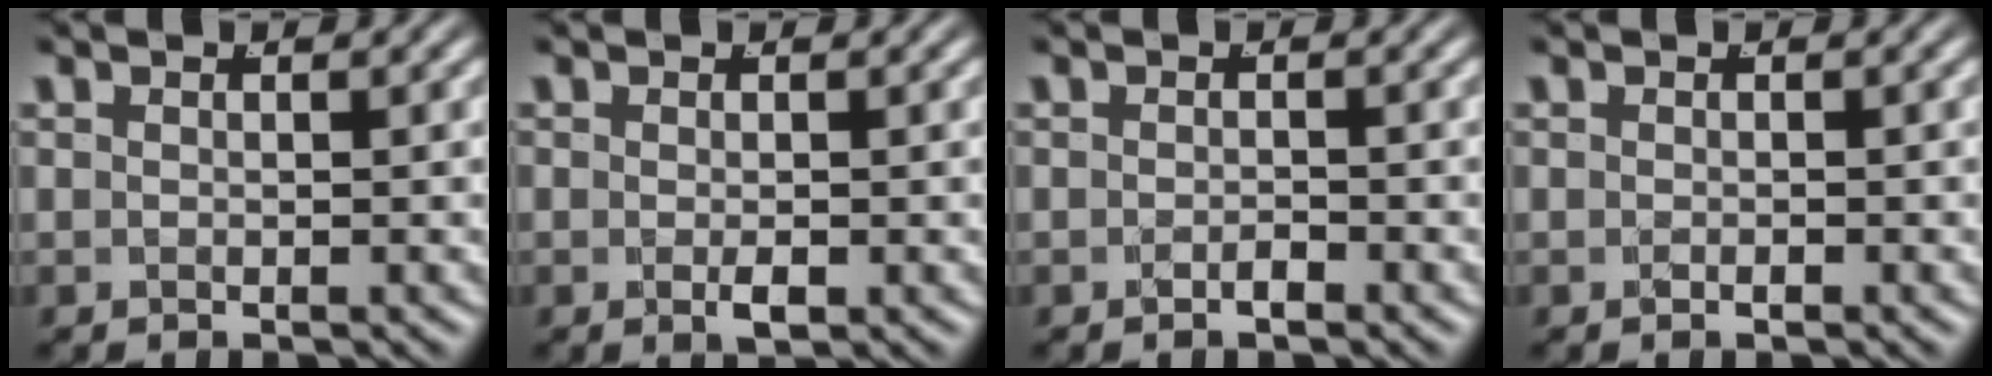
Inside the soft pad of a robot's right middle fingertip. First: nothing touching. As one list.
[{"total": 1.2, "force": [-0.4, 0.4, 1.0], "torque": [-0.022, -0.007, -0.005]}, {"total": 0.9, "force": [-0.8, -0.2, 0.4], "torque": [-0.008, -0.004, -0.012]}, {"total": 0.6, "force": [-0.5, -0.2, 0.3], "torque": [-0.012, -0.006, -0.004]}]